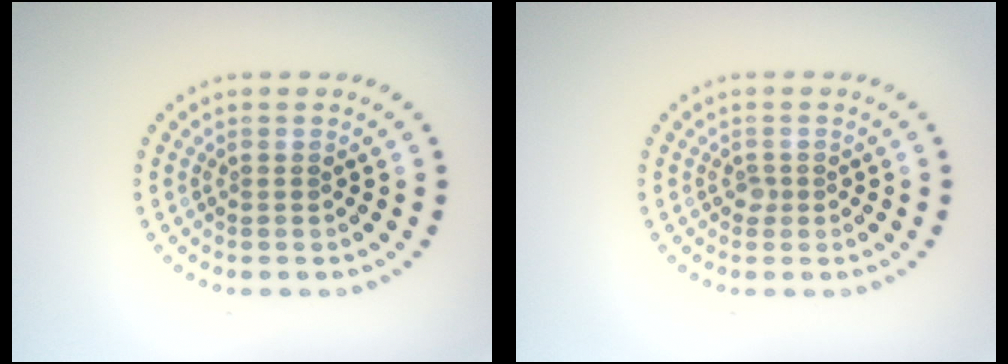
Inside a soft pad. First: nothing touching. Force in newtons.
{"total": 0.8, "press": 0.5, "slide": 0.6}